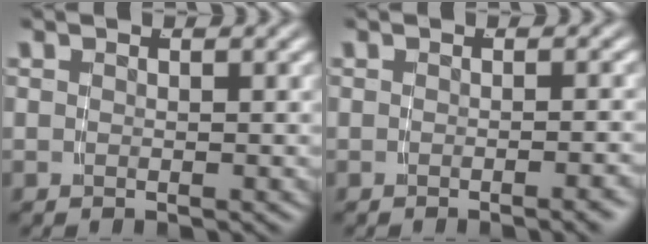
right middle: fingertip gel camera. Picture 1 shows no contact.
{"total": 1.2, "force": [-0.9, -0.3, 0.8], "torque": [-0.009, 0.010, -0.018]}